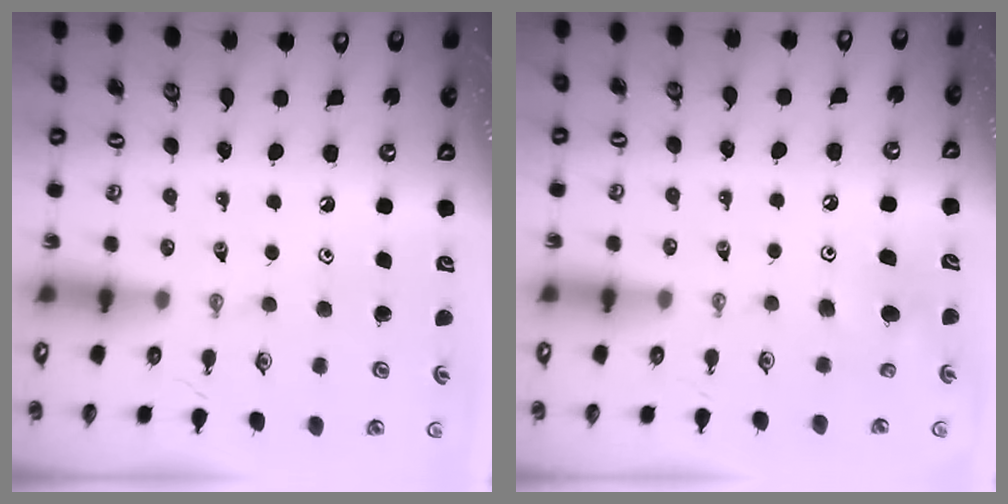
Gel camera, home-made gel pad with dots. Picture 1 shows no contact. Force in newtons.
{"total": 4.9, "press": 4.5, "slide": 1.7}